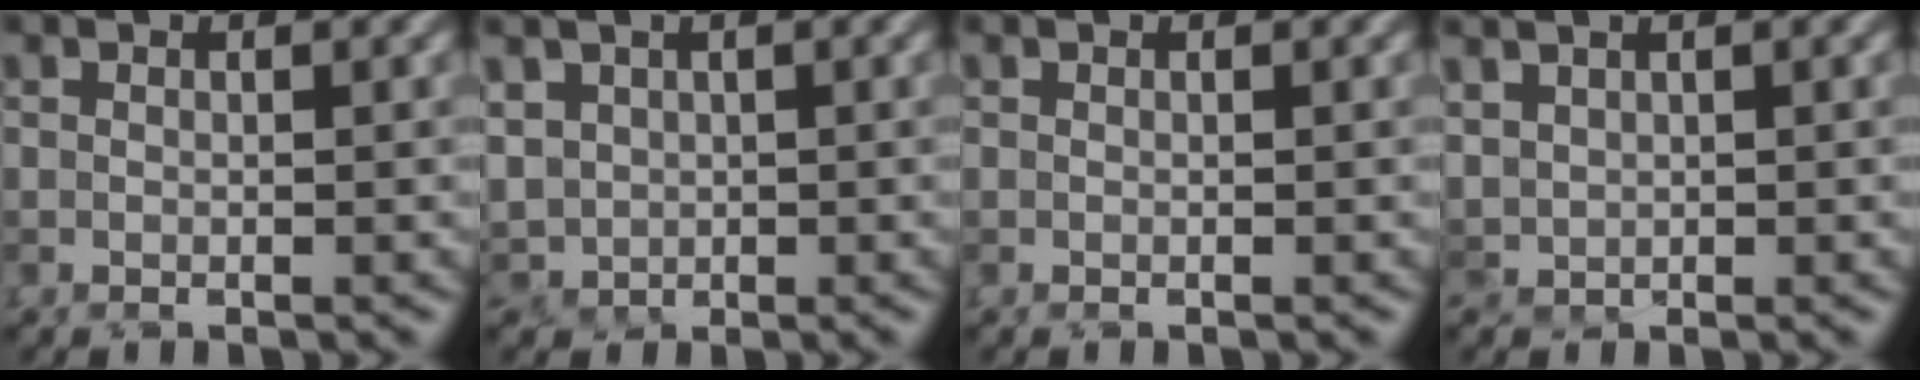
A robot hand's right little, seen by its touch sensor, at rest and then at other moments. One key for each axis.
{"total": 1.9, "fx": 1.0, "fy": 1.6, "fz": -0.3, "tx": -0.004, "ty": 0.003, "tz": 0.035}
{"total": 0.0}
{"total": 1.4, "fx": 1.3, "fy": 0.2, "fz": -0.5, "tx": 0.011, "ty": 0.006, "tz": 0.033}